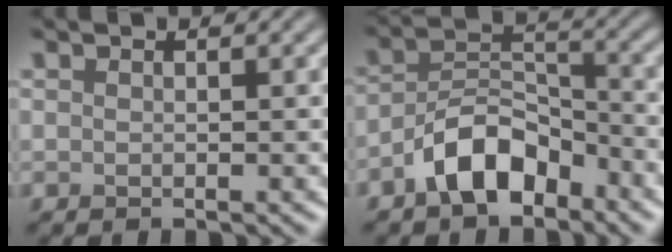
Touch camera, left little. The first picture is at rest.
{"total": 5.9, "force": [-3.7, 3.0, 3.6], "torque": [-0.054, 0.014, -0.076]}